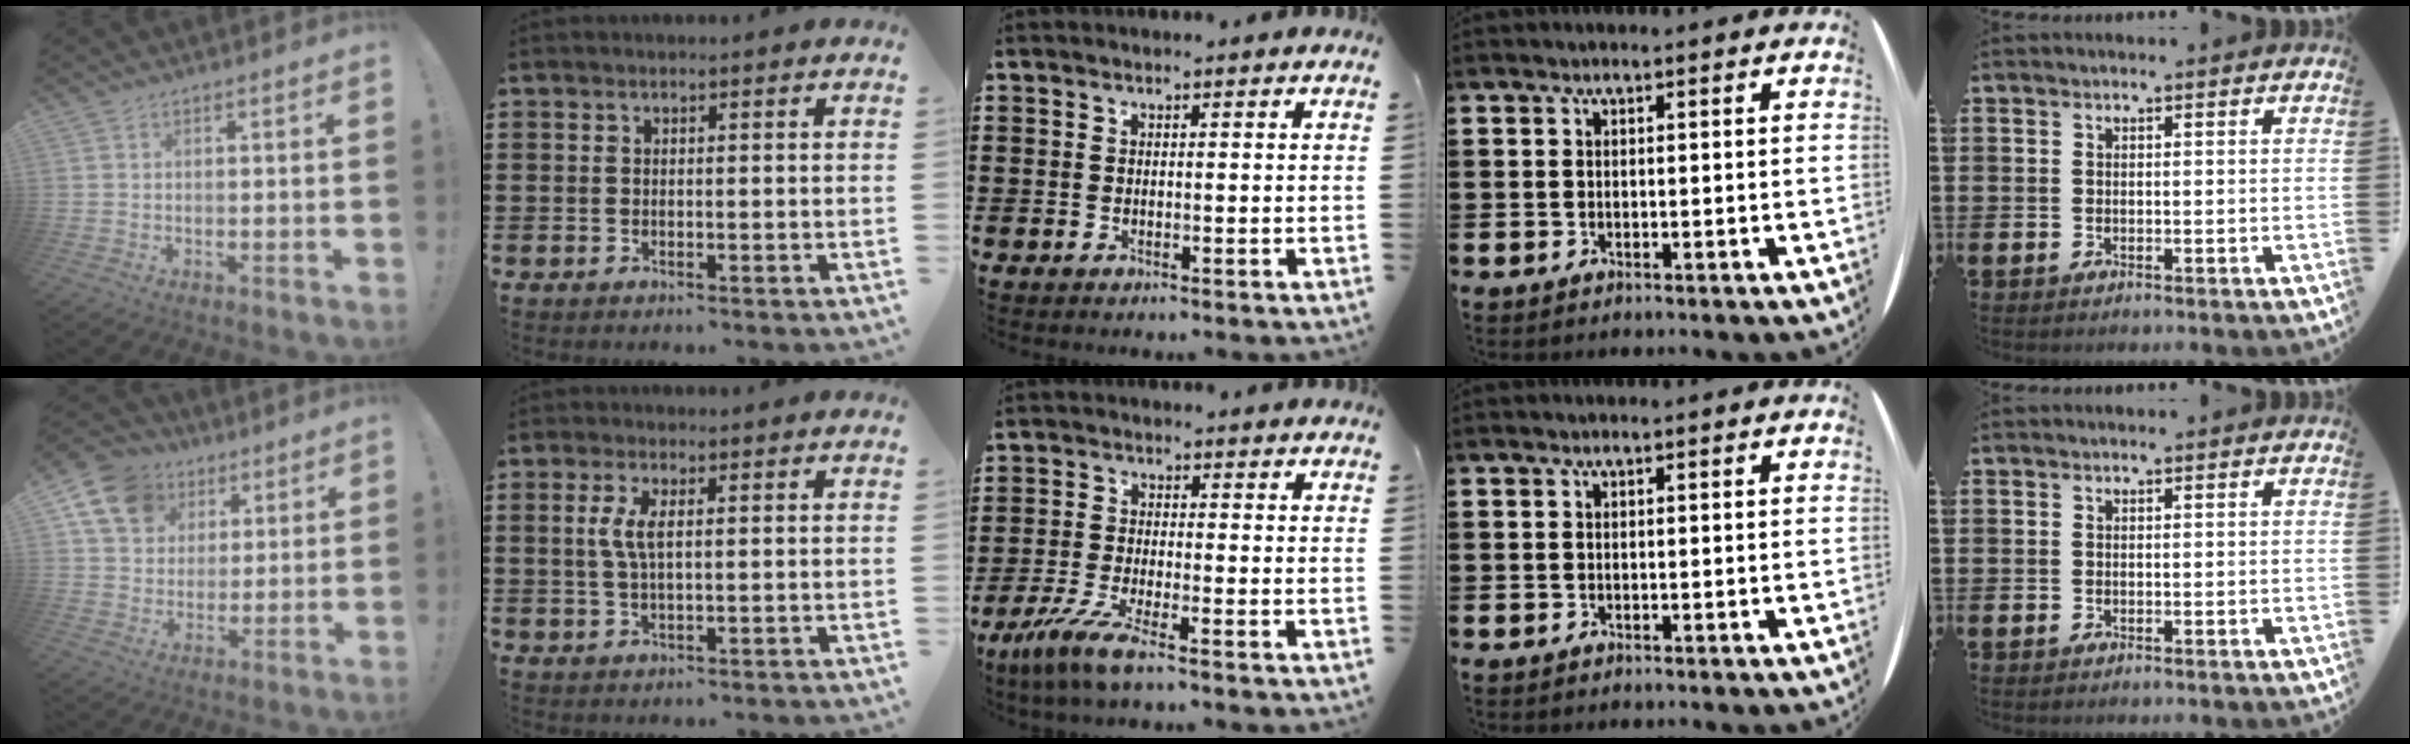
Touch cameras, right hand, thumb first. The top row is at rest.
{"thumb": {"total": 13.8, "force": [6.3, 10.8, 5.8], "torque": [-0.086, -0.031, 0.125]}, "index": {"total": 4.0, "force": [0.7, 1.3, 3.7], "torque": [-0.082, 0.005, 0.007]}, "middle": {"total": 6.0, "force": [-4.5, 0.3, 4.0], "torque": [-0.098, -0.023, -0.091]}}